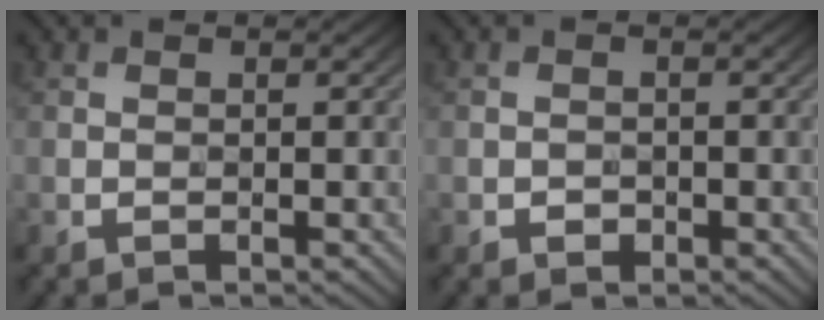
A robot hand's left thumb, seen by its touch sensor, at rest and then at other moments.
{"total": 1.0, "force": [-0.6, 0.7, 0.4], "torque": [-0.007, 0.002, -0.013]}